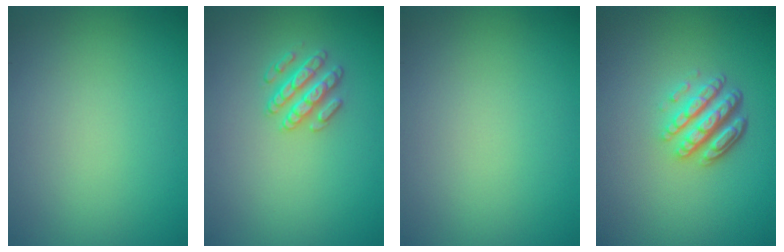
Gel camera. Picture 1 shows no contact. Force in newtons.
{"total": 2.6, "press": 2.6, "slide": 0.5}
{"total": 0.0}
{"total": 4.6, "press": 3.4, "slide": 3.2}